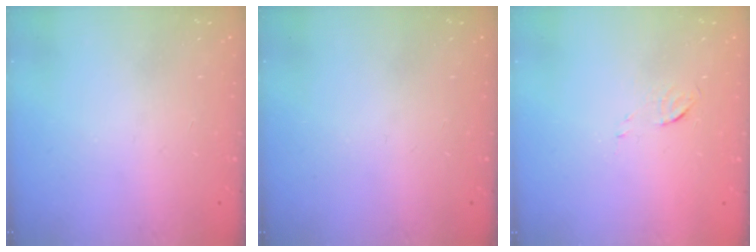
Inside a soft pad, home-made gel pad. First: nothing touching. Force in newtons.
{"total": 0.0}
{"total": 3.3, "press": 3.3, "slide": 0.3}